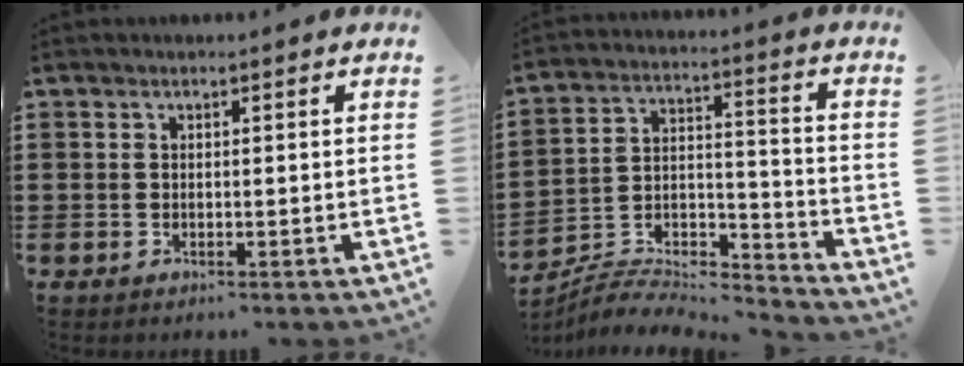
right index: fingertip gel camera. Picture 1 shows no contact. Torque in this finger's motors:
{"motor_torque": [-0.79, -0.65, 0.07, 0.04]}